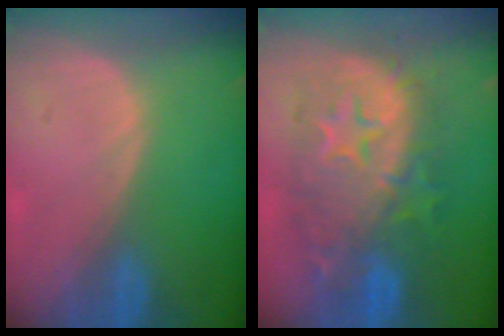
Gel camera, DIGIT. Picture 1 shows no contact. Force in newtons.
{"total": 12.6, "press": 12.6, "slide": 1.1}